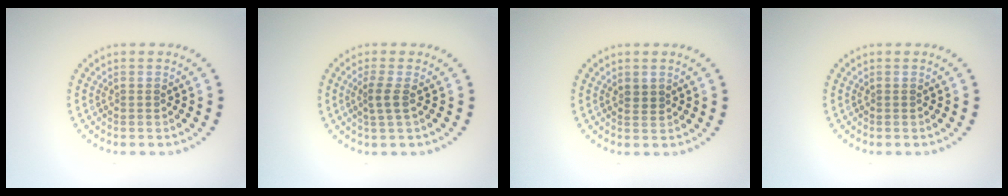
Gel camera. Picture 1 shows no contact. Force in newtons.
{"total": 1.6, "press": 1.2, "slide": 1.1}
{"total": 1.0, "press": 0.9, "slide": 0.5}
{"total": 0.0}